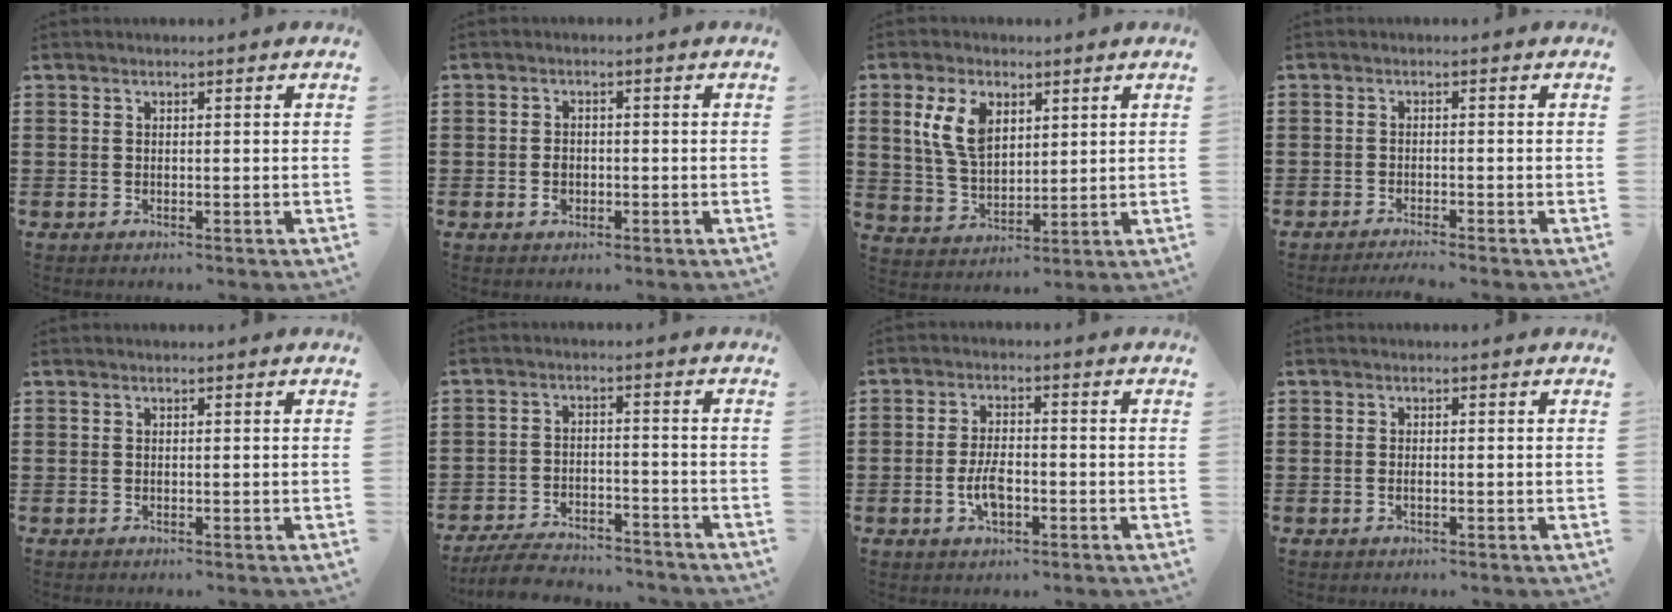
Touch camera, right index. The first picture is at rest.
{"total": 2.2, "force": [-0.7, 1.6, 1.4], "torque": [-0.027, 0.001, -0.012]}
{"total": 8.0, "force": [3.2, 4.6, 5.7], "torque": [-0.140, 0.008, 0.055]}
{"total": 1.7, "force": [-1.6, -0.3, 0.3], "torque": [-0.006, 0.001, -0.031]}
{"total": 0.0}
{"total": 5.5, "force": [-5.3, 0.8, 1.4], "torque": [-0.033, 0.007, -0.105]}
{"total": 5.0, "force": [-1.4, 2.4, 4.2], "torque": [-0.093, 0.000, -0.030]}
{"total": 0.8, "force": [-0.3, 0.2, 0.7], "torque": [-0.014, -0.004, -0.004]}